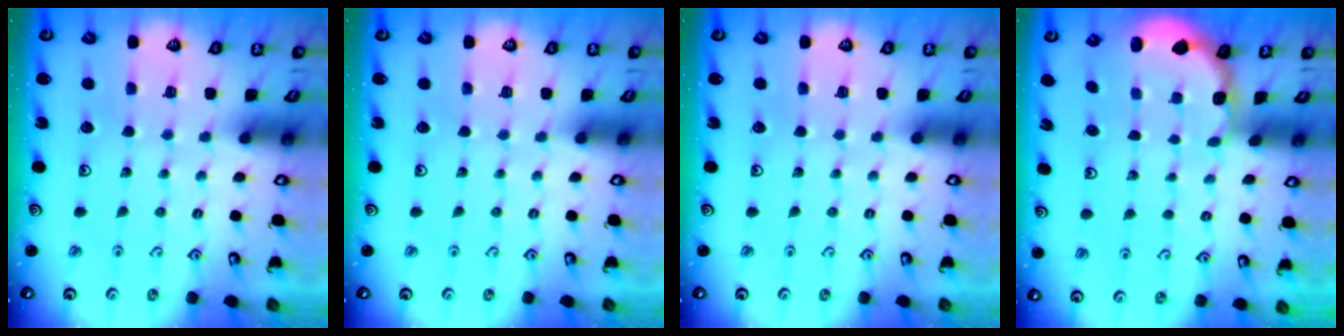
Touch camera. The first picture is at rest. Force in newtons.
{"total": 0.0}
{"total": 0.0}
{"total": 2.0, "press": 1.8, "slide": 0.7}